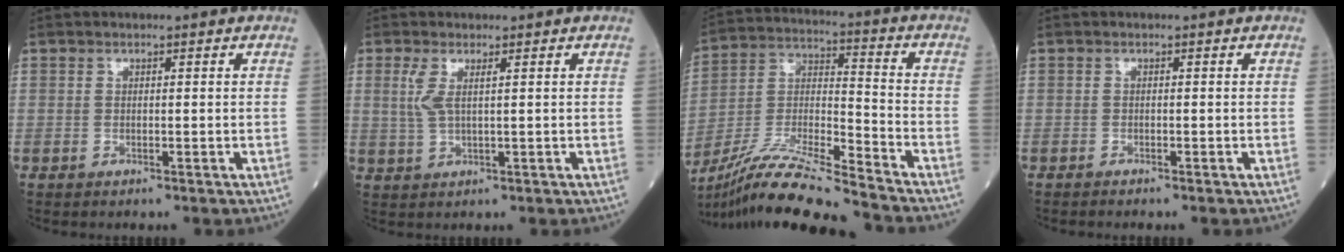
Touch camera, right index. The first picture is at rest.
{"total": 3.1, "force": [1.0, 0.6, 2.8], "torque": [-0.073, 0.004, 0.026]}
{"total": 17.7, "force": [-15.5, -0.6, 8.4], "torque": [-0.173, -0.017, -0.287]}
{"total": 0.7, "force": [-0.7, -0.1, 0.2], "torque": [-0.005, -0.001, -0.012]}